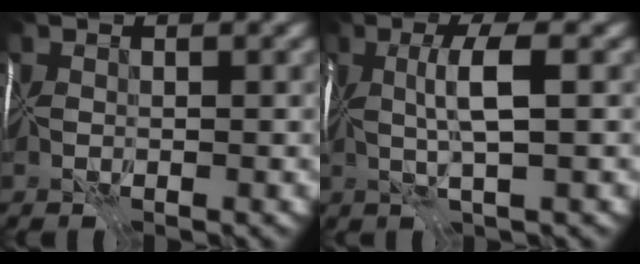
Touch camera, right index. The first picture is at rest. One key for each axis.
{"total": 2.7, "fx": 0.0, "fy": -1.1, "fz": 2.4, "tx": -0.035, "ty": -0.007, "tz": 0.003}